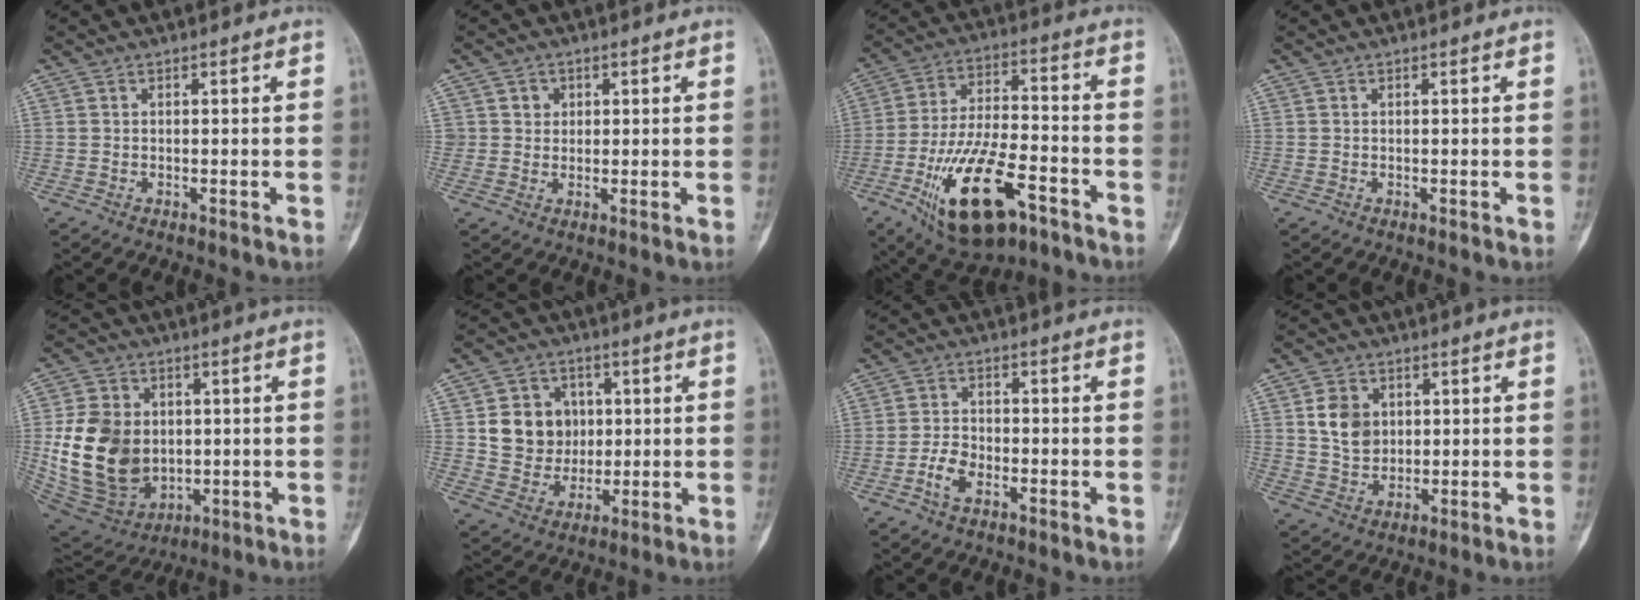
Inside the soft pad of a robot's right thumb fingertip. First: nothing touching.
{"total": 2.7, "force": [0.9, 2.5, 0.5], "torque": [0.008, -0.002, 0.012]}
{"total": 19.8, "force": [-9.3, 8.7, 15.2], "torque": [-0.267, 0.046, -0.147]}
{"total": 0.0}
{"total": 18.9, "force": [0.2, 14.6, 12.0], "torque": [-0.198, -0.007, 0.031]}
{"total": 11.1, "force": [1.7, 9.9, 4.6], "torque": [-0.031, -0.001, 0.038]}
{"total": 4.3, "force": [-2.1, 2.4, 2.8], "torque": [-0.053, 0.014, -0.043]}
{"total": 7.5, "force": [1.9, 6.0, 4.1], "torque": [-0.051, -0.013, 0.041]}